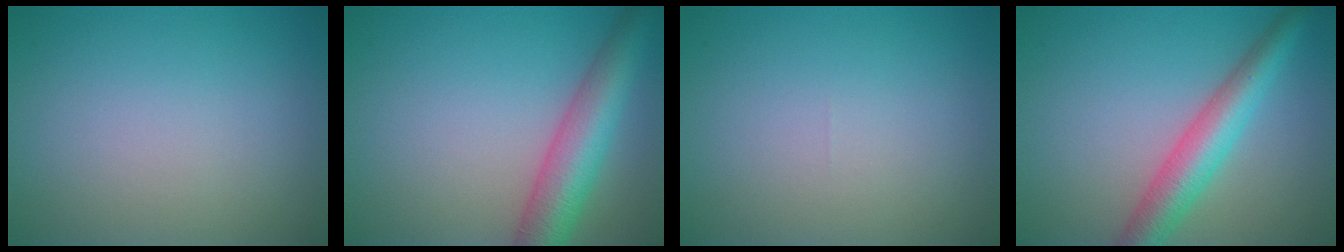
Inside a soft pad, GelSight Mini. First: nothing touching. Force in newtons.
{"total": 6.4, "press": 6.4, "slide": 0.2}
{"total": 0.0}
{"total": 5.1, "press": 5.0, "slide": 0.3}